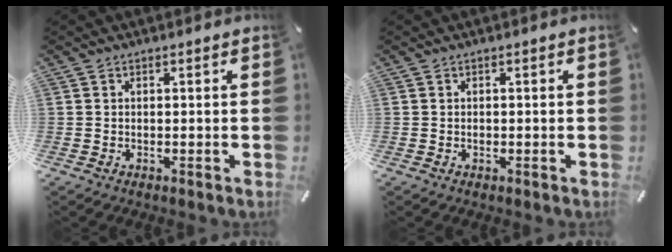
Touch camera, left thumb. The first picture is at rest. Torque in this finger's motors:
{"motor_torque": [0.19, 0.40, 0.09, -0.18, 0.01]}